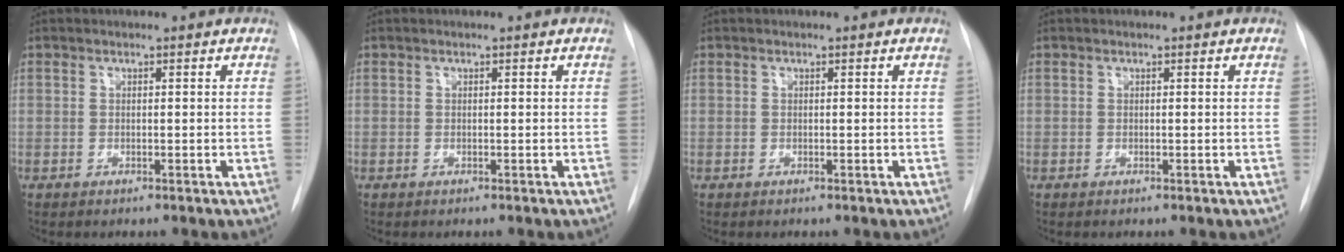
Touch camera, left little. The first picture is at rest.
{"total": 0.0}
{"total": 0.0}
{"total": 0.0}